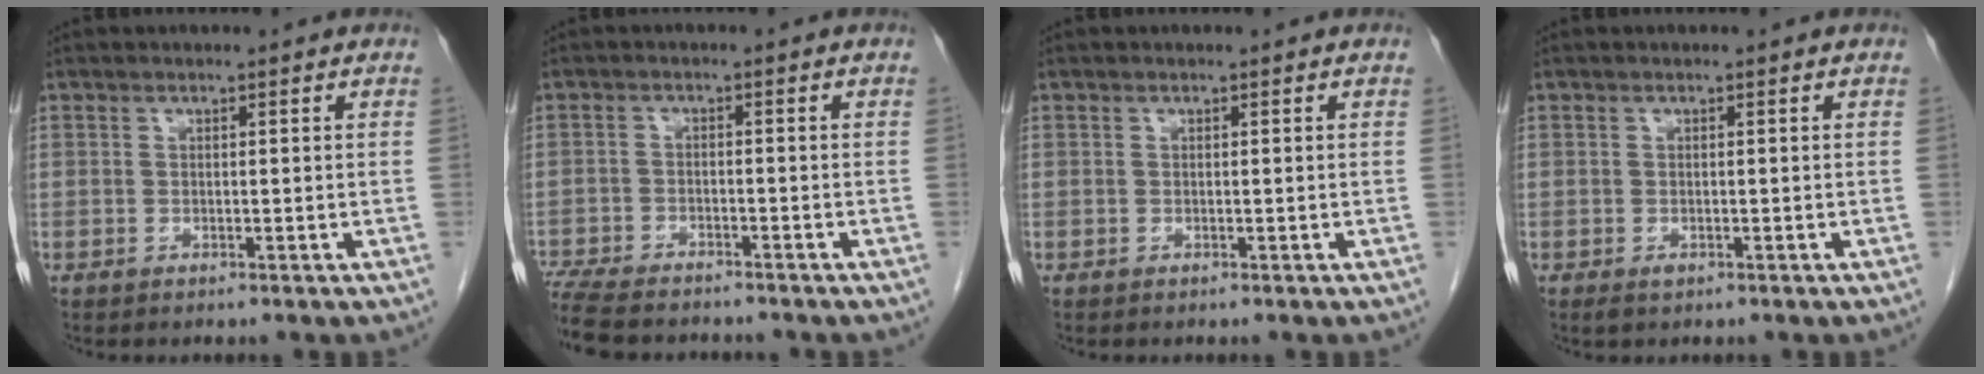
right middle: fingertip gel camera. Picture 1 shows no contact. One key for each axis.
{"total": 11.6, "fx": -10.0, "fy": 3.0, "fz": 5.0, "tx": -0.105, "ty": -0.014, "tz": -0.155}
{"total": 0.0}
{"total": 0.9, "fx": -0.4, "fy": 0.5, "fz": 0.6, "tx": -0.010, "ty": 0.000, "tz": -0.003}